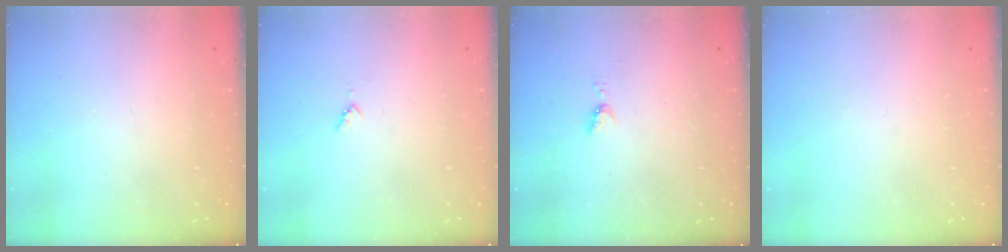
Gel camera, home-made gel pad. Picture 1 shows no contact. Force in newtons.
{"total": 3.4, "press": 3.3, "slide": 0.4}
{"total": 4.0, "press": 4.0, "slide": 0.5}
{"total": 0.0}